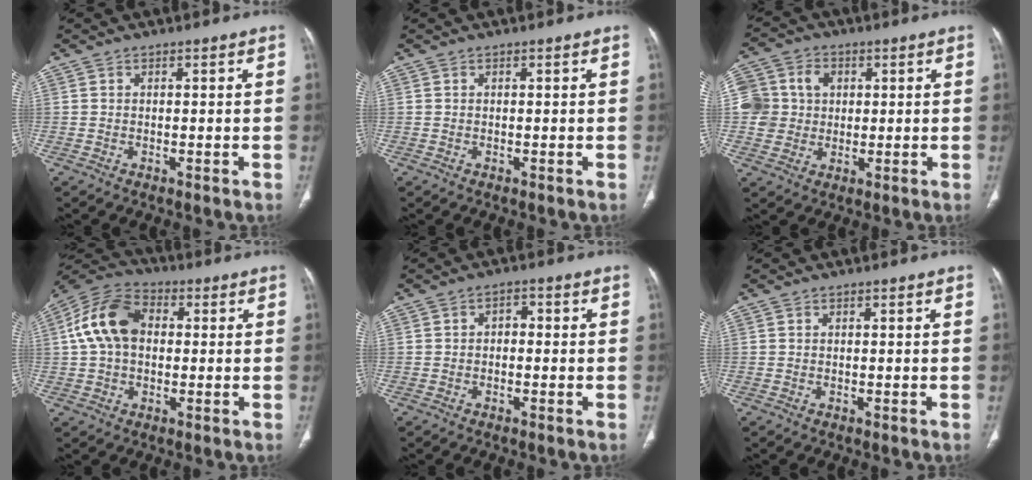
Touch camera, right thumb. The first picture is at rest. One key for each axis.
{"total": 0.0}
{"total": 10.5, "fx": 1.6, "fy": 9.7, "fz": 3.6, "tx": -0.060, "ty": 0.019, "tz": 0.033}
{"total": 12.7, "fx": 1.5, "fy": 8.8, "fz": 9.0, "tx": -0.166, "ty": 0.030, "tz": 0.016}
{"total": 2.2, "fx": -0.2, "fy": 1.5, "fz": 1.5, "tx": -0.014, "ty": 0.011, "tz": -0.010}
{"total": 0.0}